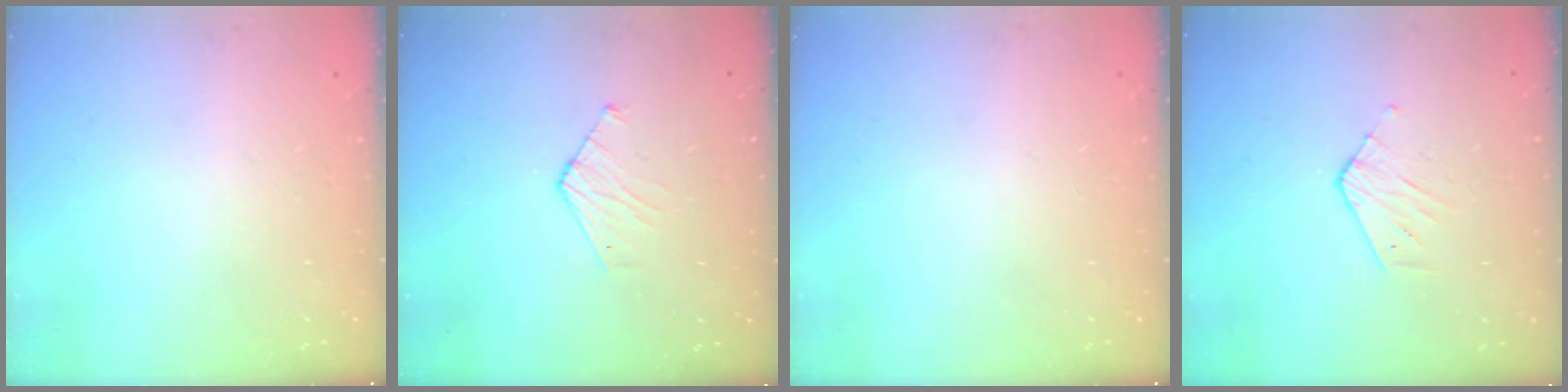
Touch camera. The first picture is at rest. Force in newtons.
{"total": 4.2, "press": 4.2, "slide": 0.4}
{"total": 0.0}
{"total": 3.3, "press": 3.3, "slide": 0.3}